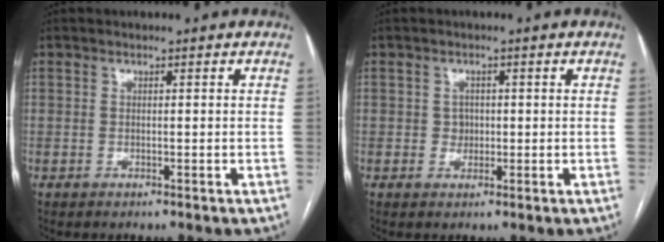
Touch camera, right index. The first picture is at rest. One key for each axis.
{"total": 1.8, "fx": 0.0, "fy": 1.6, "fz": 0.7, "tx": -0.009, "ty": 0.003, "tz": 0.002}